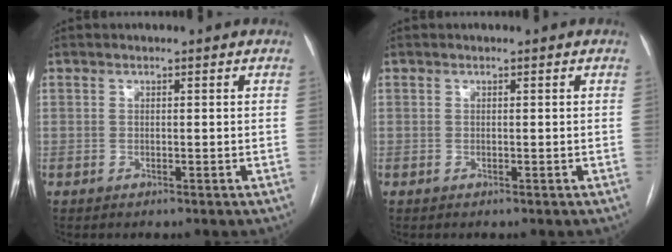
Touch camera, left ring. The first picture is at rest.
{"total": 0.0}